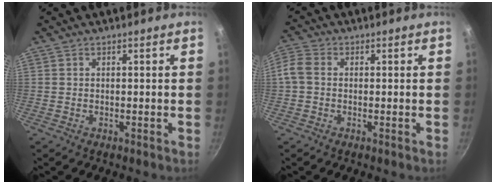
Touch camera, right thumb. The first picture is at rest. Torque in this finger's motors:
{"motor_torque": [0.00, 0.04, 0.10, -0.11, 0.02]}